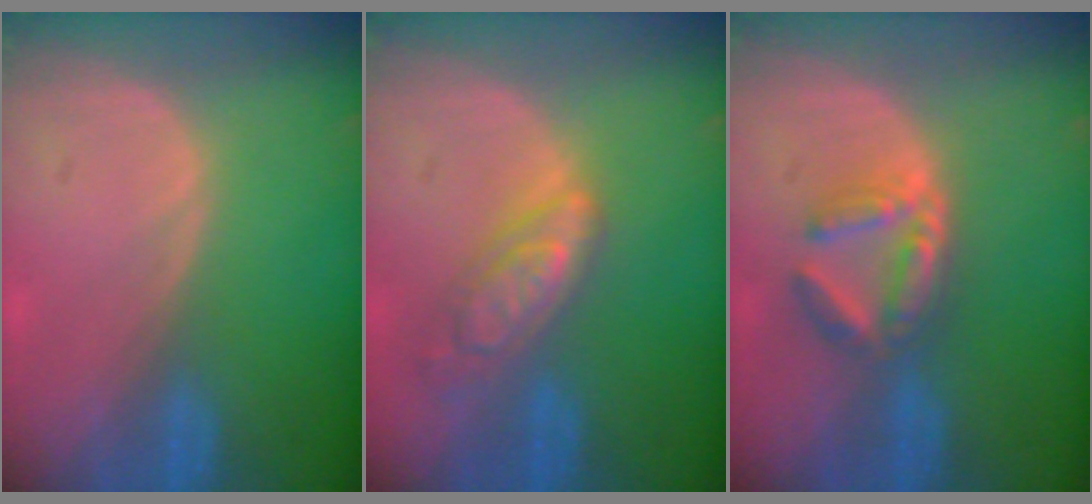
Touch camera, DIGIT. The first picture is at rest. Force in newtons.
{"total": 6.4, "press": 5.6, "slide": 3.1}
{"total": 5.6, "press": 5.4, "slide": 1.3}